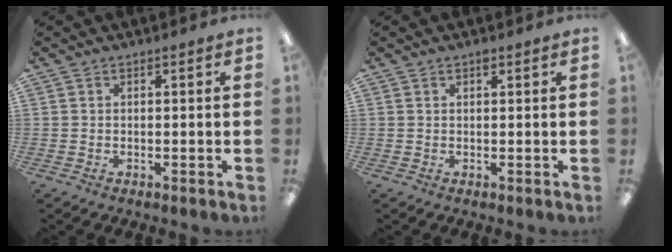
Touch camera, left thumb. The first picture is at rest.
{"total": 1.0, "force": [0.8, 0.3, 0.5], "torque": [-0.004, -0.002, 0.012]}